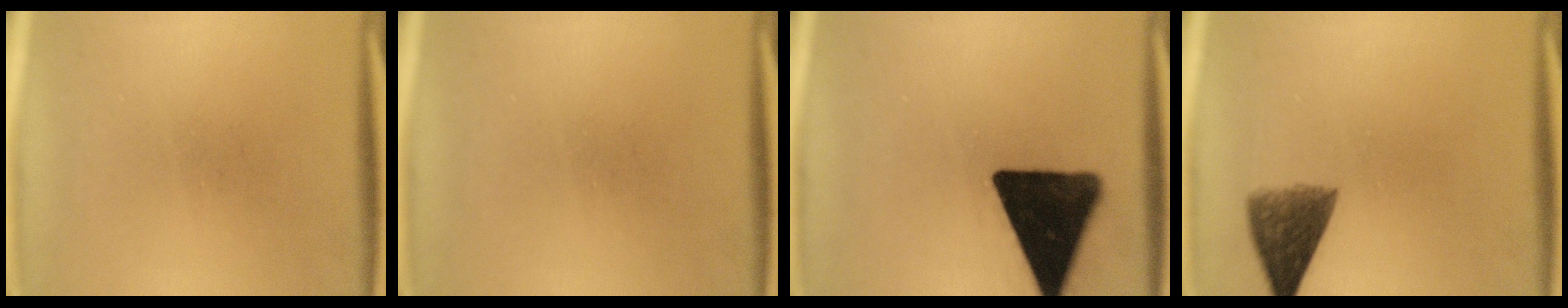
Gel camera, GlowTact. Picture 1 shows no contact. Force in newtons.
{"total": 0.0}
{"total": 18.4}
{"total": 6.3}